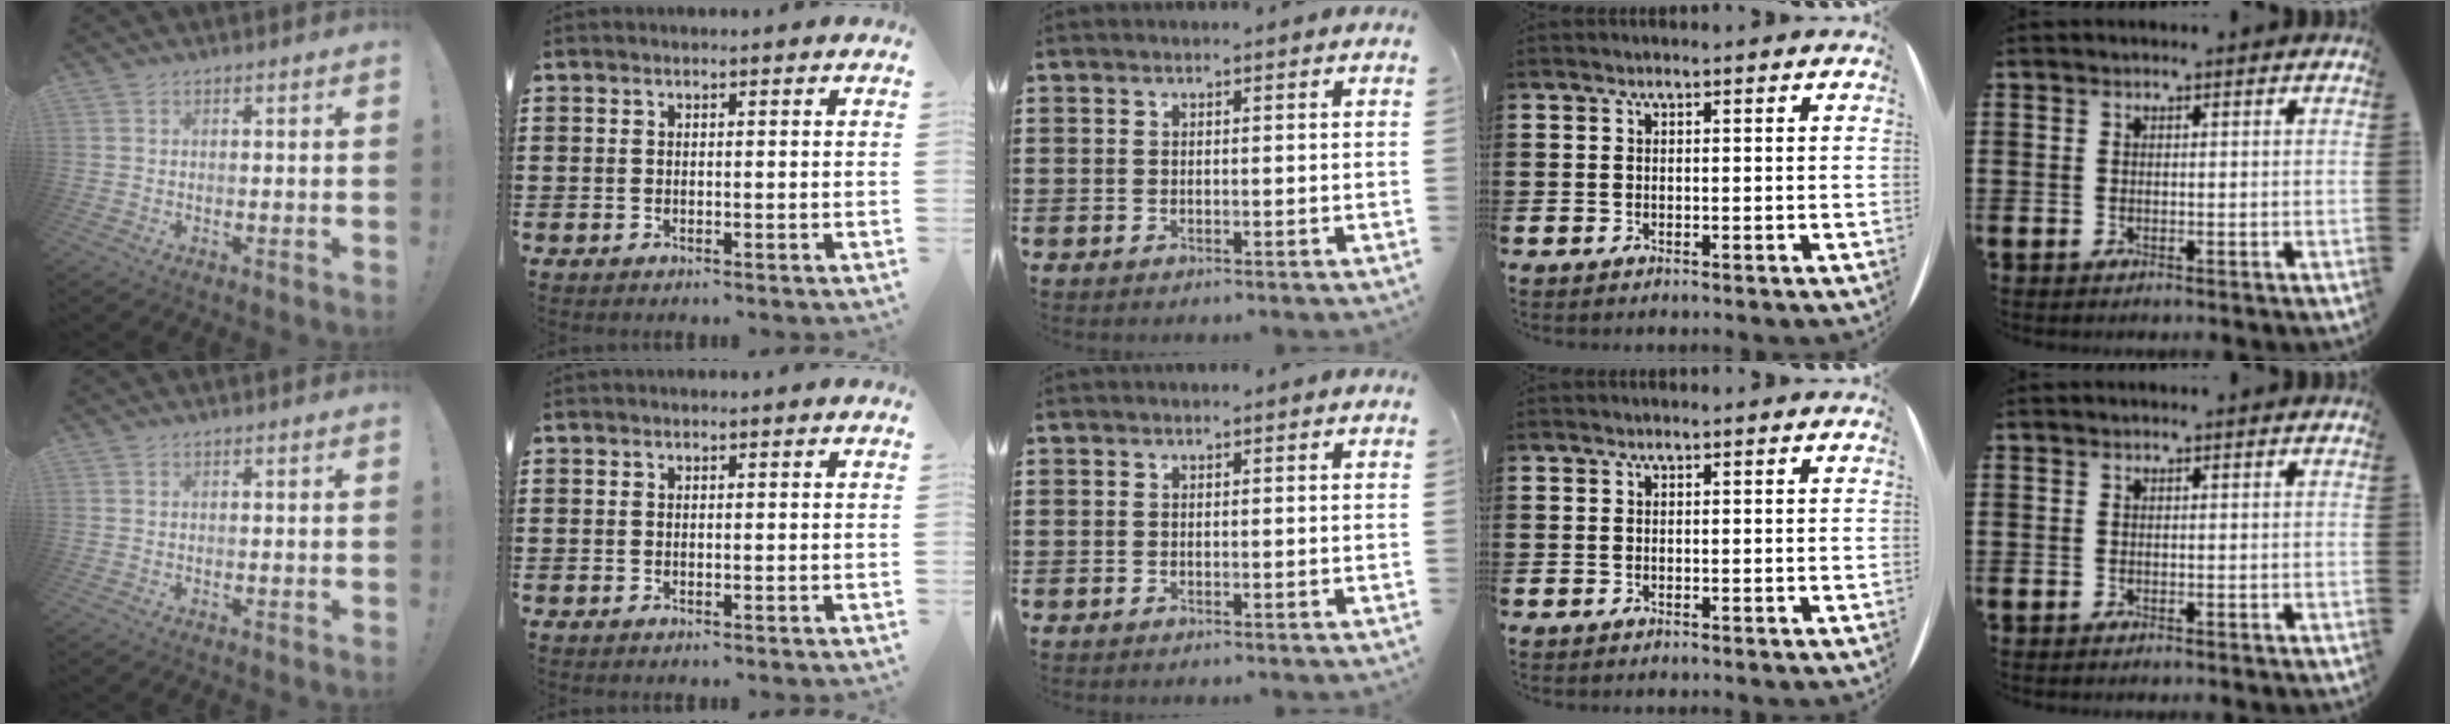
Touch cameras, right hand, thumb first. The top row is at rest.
{}